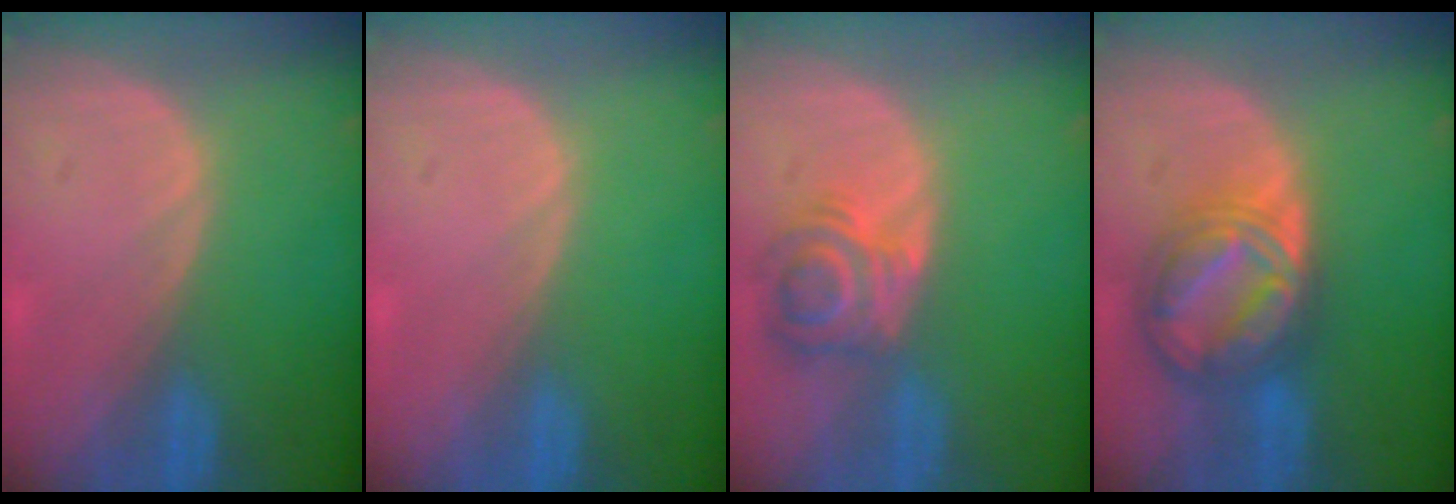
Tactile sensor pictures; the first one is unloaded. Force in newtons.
{"total": 0.0}
{"total": 5.6, "press": 5.5, "slide": 1.0}
{"total": 9.1, "press": 9.0, "slide": 0.6}